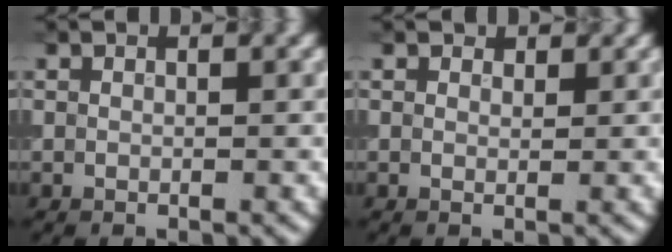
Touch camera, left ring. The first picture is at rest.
{"total": 0.9, "force": [0.7, 0.5, 0.2], "torque": [-0.002, -0.005, 0.007]}